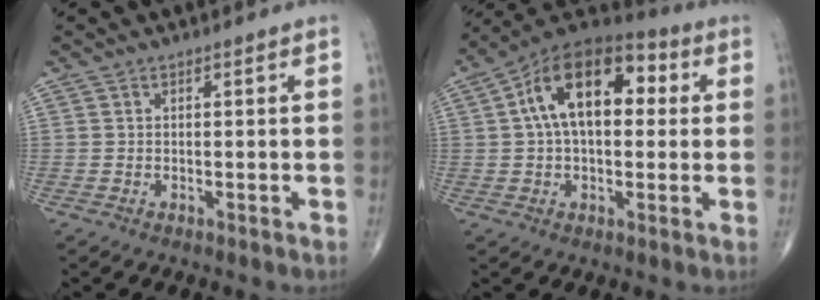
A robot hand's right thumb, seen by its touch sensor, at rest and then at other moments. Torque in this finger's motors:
{"motor_torque": [0.99, 3.40, 1.39, 0.10, 0.44]}